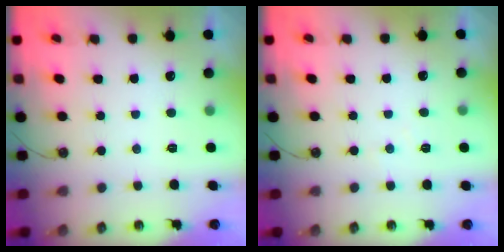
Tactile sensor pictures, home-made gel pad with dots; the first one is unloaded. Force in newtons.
{"total": 4.0, "press": 3.9, "slide": 0.7}